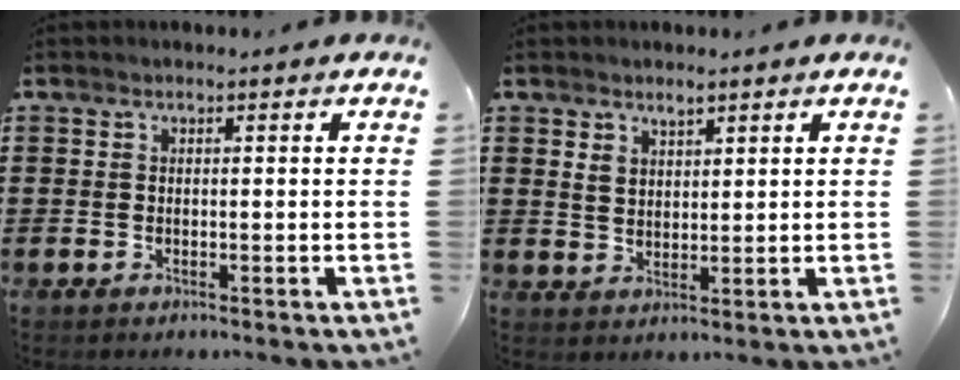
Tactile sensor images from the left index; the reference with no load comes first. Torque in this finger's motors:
{"motor_torque": [0.40, -0.43, 0.28, 0.03]}